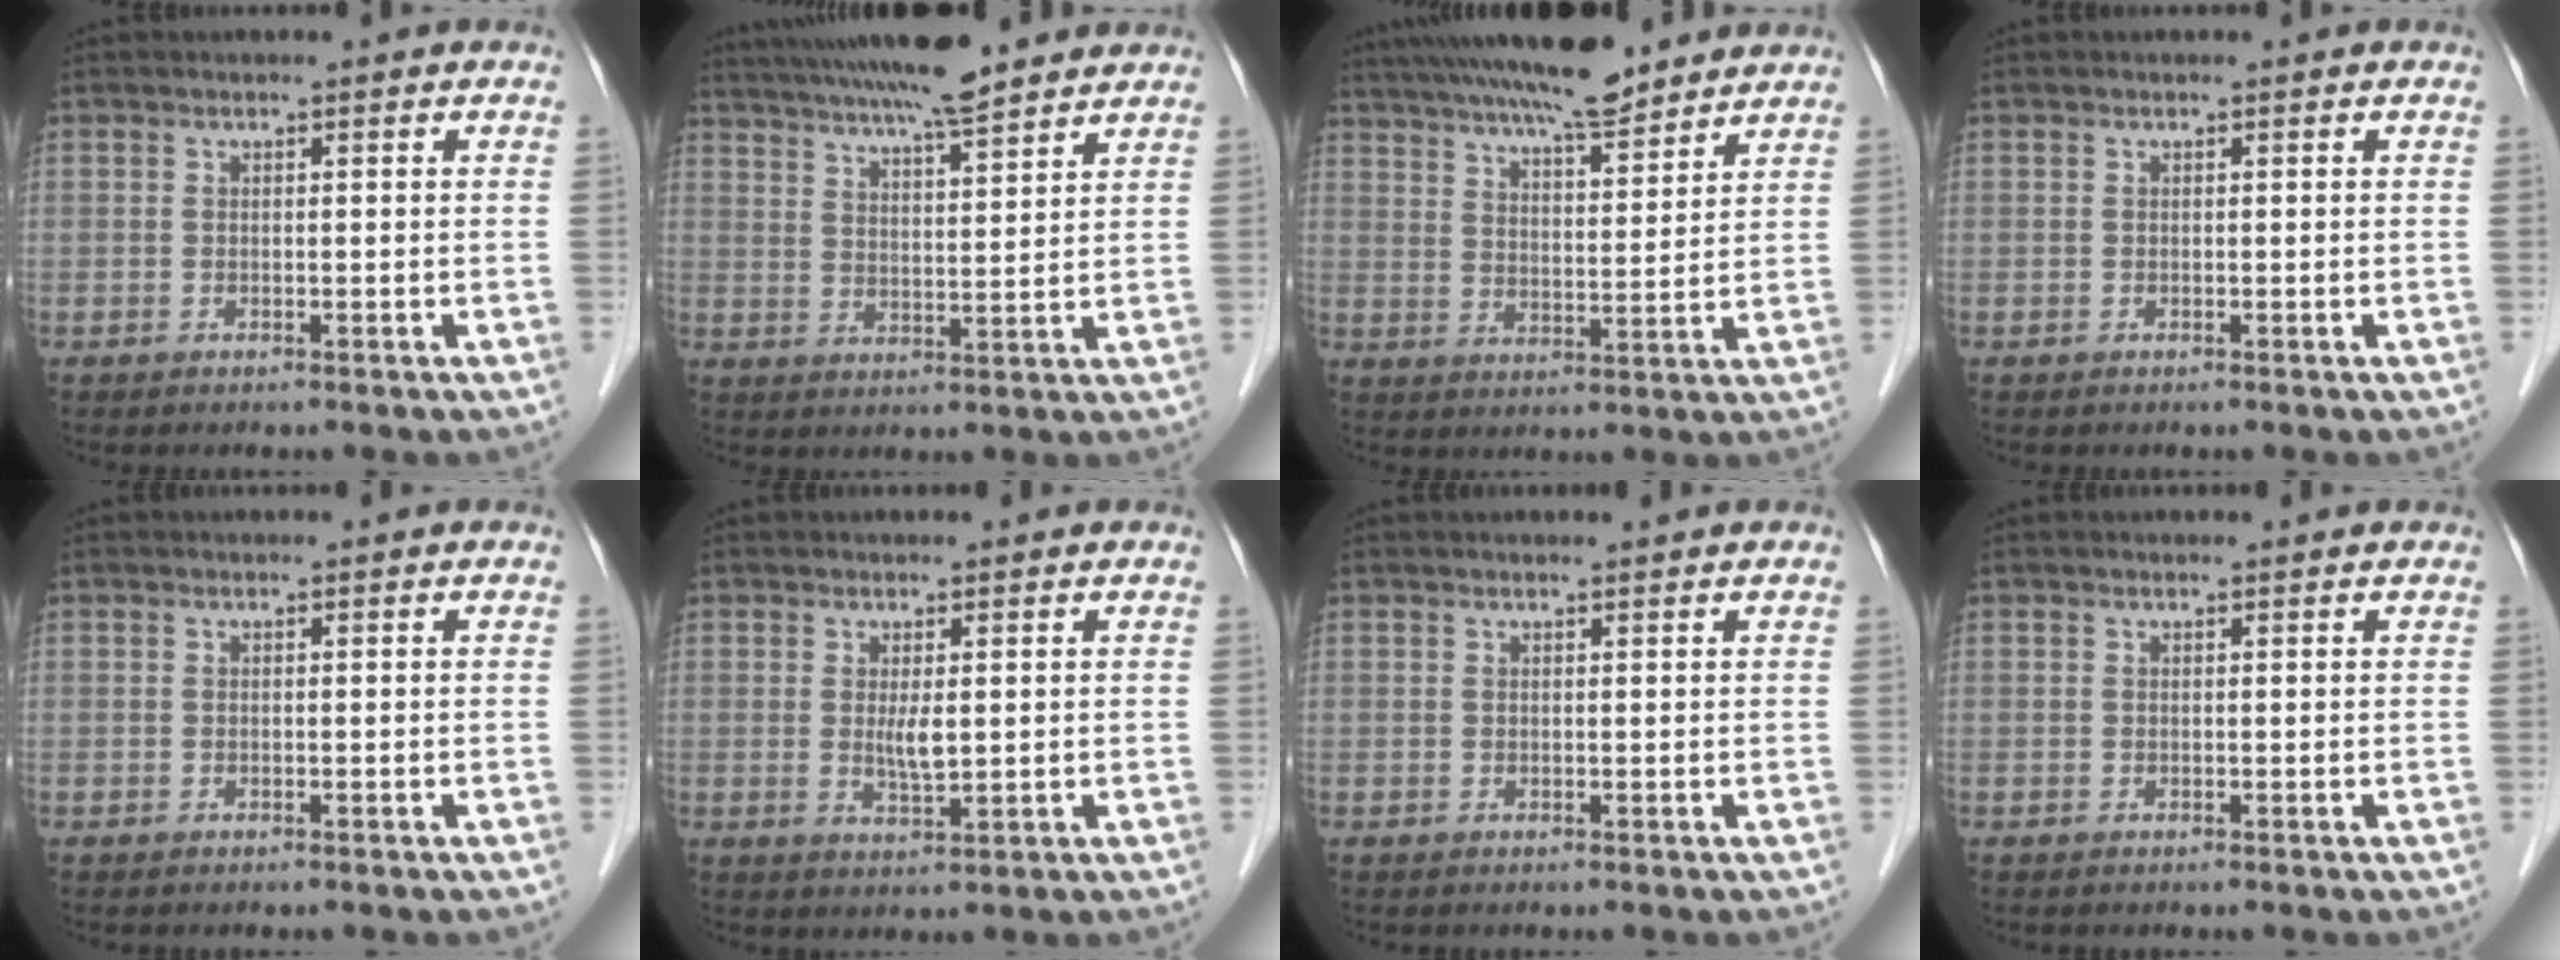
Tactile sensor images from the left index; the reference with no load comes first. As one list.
[{"total": 14.6, "force": [12.7, 1.0, 7.1], "torque": [-0.123, 0.026, 0.200]}, {"total": 15.6, "force": [13.4, 2.1, 7.7], "torque": [-0.132, 0.023, 0.214]}, {"total": 0.0}, {"total": 0.0}, {"total": 2.8, "force": [0.5, 0.6, 2.7], "torque": [-0.052, -0.008, 0.013]}, {"total": 1.1, "force": [1.0, -0.2, 0.3], "torque": [-0.005, 0.005, 0.019]}, {"total": 0.6, "force": [0.6, 0.0, 0.2], "torque": [-0.006, 0.005, 0.009]}]